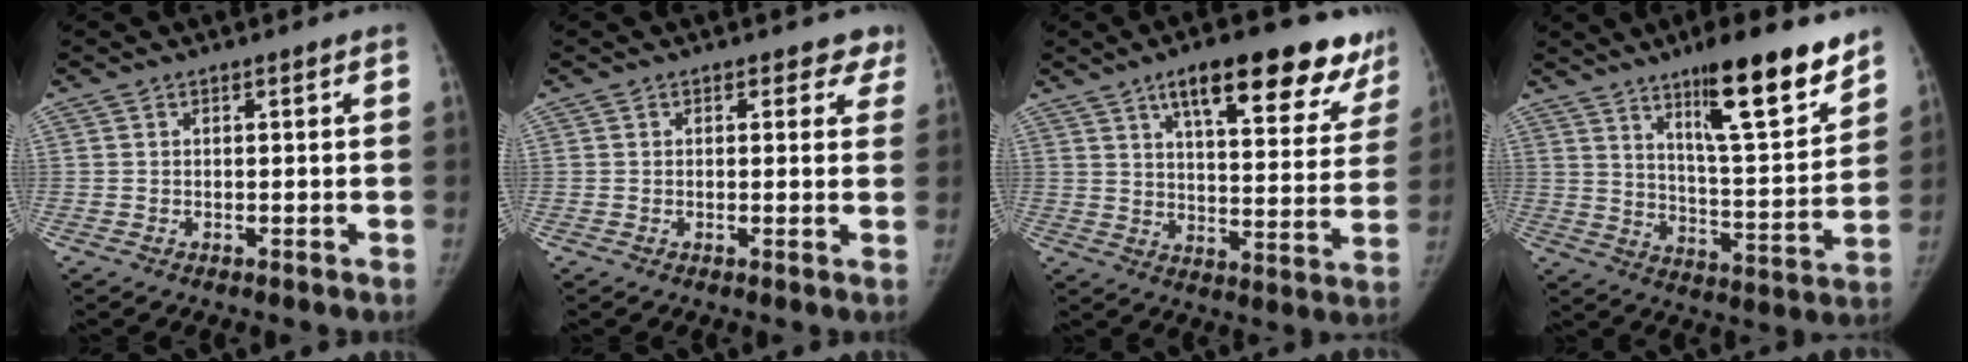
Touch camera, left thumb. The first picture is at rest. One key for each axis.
{"total": 3.8, "fx": 3.1, "fy": 2.2, "fz": 0.6, "tx": 0.038, "ty": -0.011, "tz": 0.015}
{"total": 21.6, "fx": 13.9, "fy": 7.5, "fz": 14.7, "tx": -0.146, "ty": -0.041, "tz": 0.187}
{"total": 18.1, "fx": 12.1, "fy": 3.6, "fz": 13.0, "tx": -0.164, "ty": -0.075, "tz": 0.195}